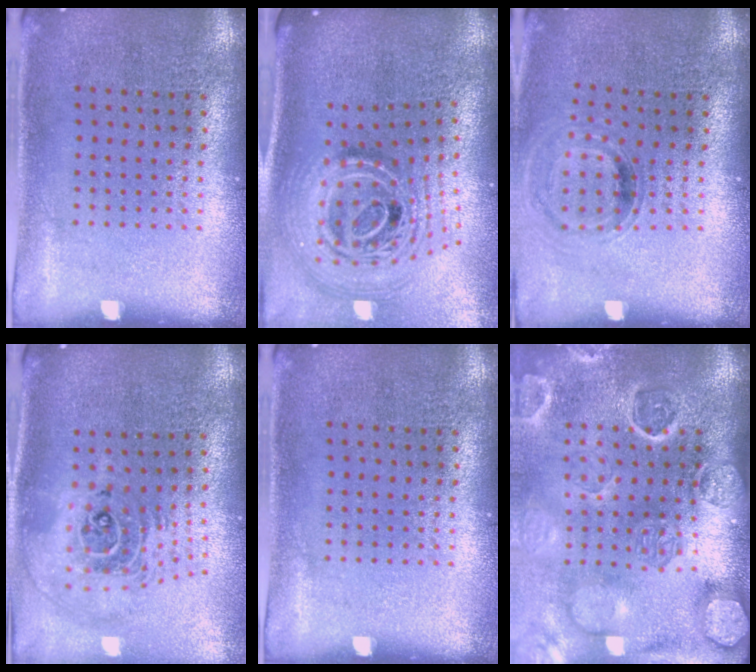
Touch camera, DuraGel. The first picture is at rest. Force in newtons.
{"total": 2.7, "press": 1.9, "slide": 2.0}
{"total": 0.8, "press": 0.8, "slide": 0.1}
{"total": 2.4, "press": 1.7, "slide": 1.7}
{"total": 0.0}
{"total": 4.3, "press": 3.6, "slide": 2.5}